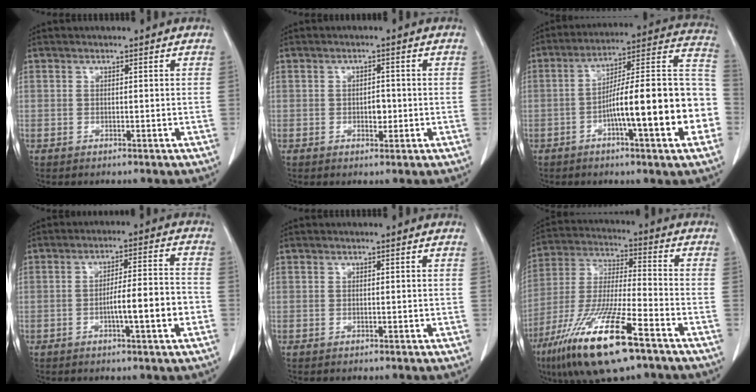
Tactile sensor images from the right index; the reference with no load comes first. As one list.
[{"total": 2.2, "force": [-0.4, 1.3, 1.8], "torque": [-0.025, 0.003, -0.002]}, {"total": 21.4, "force": [-5.2, 2.5, 20.6], "torque": [-0.231, 0.031, -0.073]}, {"total": 8.7, "force": [-2.7, 0.6, 8.3], "torque": [-0.130, 0.013, -0.042]}, {"total": 0.0}, {"total": 18.3, "force": [-10.6, 2.5, 14.7], "torque": [-0.313, -0.040, -0.195]}]